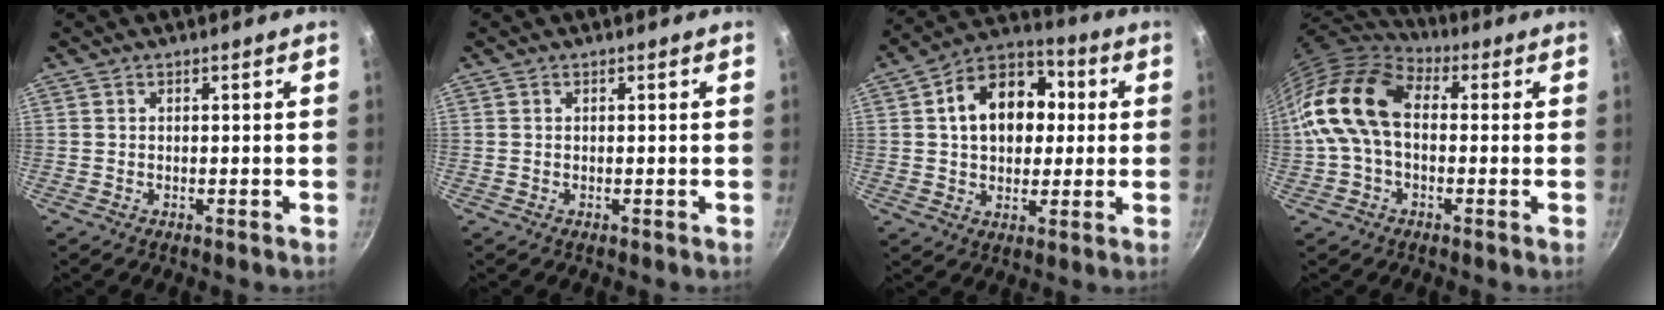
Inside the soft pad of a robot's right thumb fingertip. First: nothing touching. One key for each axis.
{"total": 0.0}
{"total": 15.4, "fx": 2.5, "fy": 11.1, "fz": 10.3, "tx": -0.126, "ty": 0.024, "tz": 0.026}
{"total": 15.5, "fx": 0.4, "fy": 10.3, "fz": 11.5, "tx": -0.203, "ty": 0.034, "tz": -0.011}